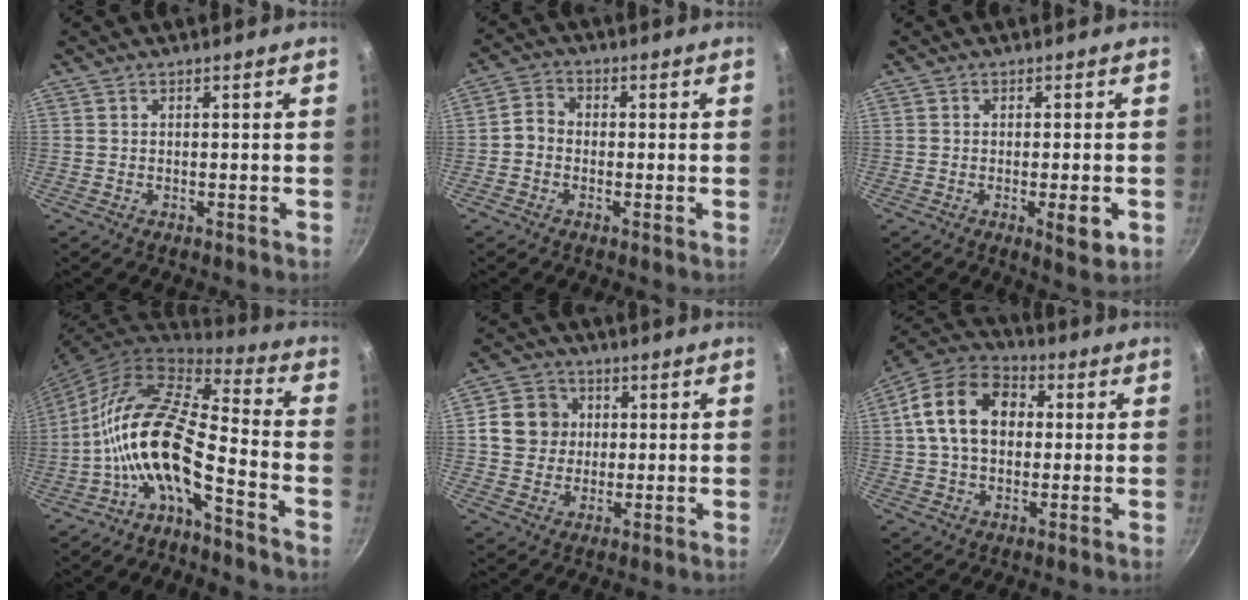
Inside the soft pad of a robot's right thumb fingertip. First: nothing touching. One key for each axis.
{"total": 3.7, "fx": -0.8, "fy": 3.1, "fz": 1.8, "tx": -0.022, "ty": 0.014, "tz": -0.029}
{"total": 4.7, "fx": -1.4, "fy": 1.3, "fz": 4.3, "tx": -0.058, "ty": 0.000, "tz": -0.017}
{"total": 15.0, "fx": -6.1, "fy": 5.5, "fz": 12.5, "tx": -0.231, "ty": 0.068, "tz": -0.132}
{"total": 8.5, "fx": 1.4, "fy": 7.8, "fz": 3.2, "tx": -0.023, "ty": 0.009, "tz": 0.017}
{"total": 15.4, "fx": 2.3, "fy": 11.1, "fz": 10.4, "tx": -0.157, "ty": 0.026, "tz": 0.023}